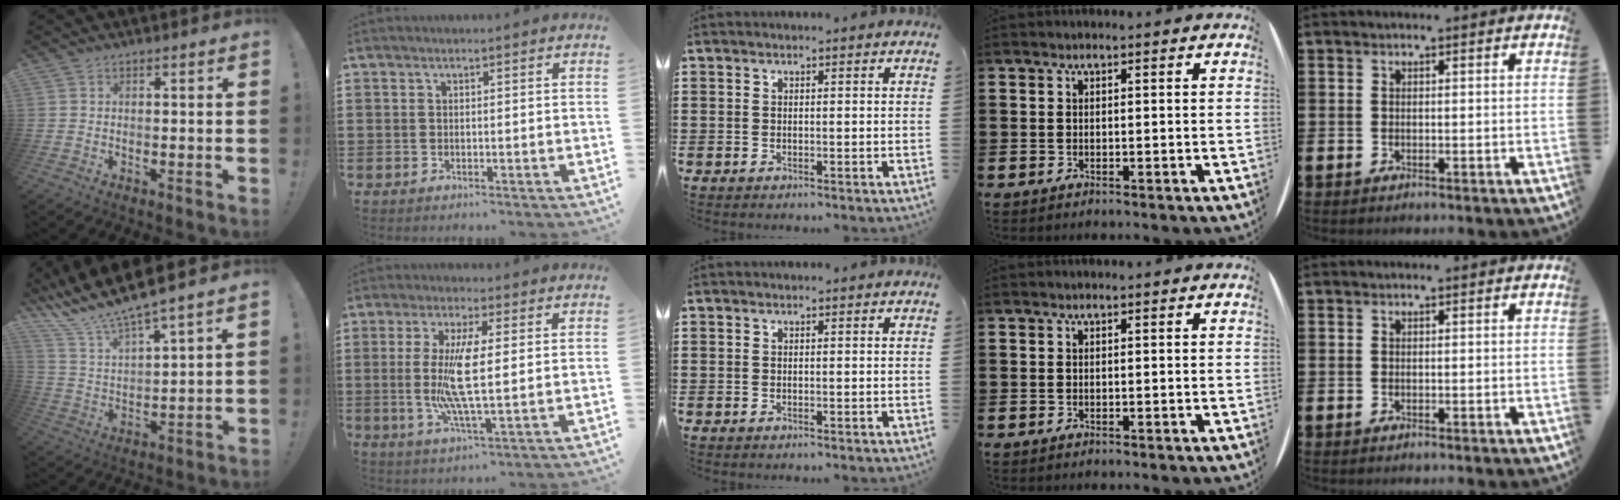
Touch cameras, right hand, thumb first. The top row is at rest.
{"thumb": {"total": 11.4, "force": [10.3, 0.7, 4.8], "torque": [-0.118, -0.086, 0.181]}, "index": {"total": 9.1, "force": [0.4, 1.6, 8.9], "torque": [-0.181, -0.013, 0.003]}}